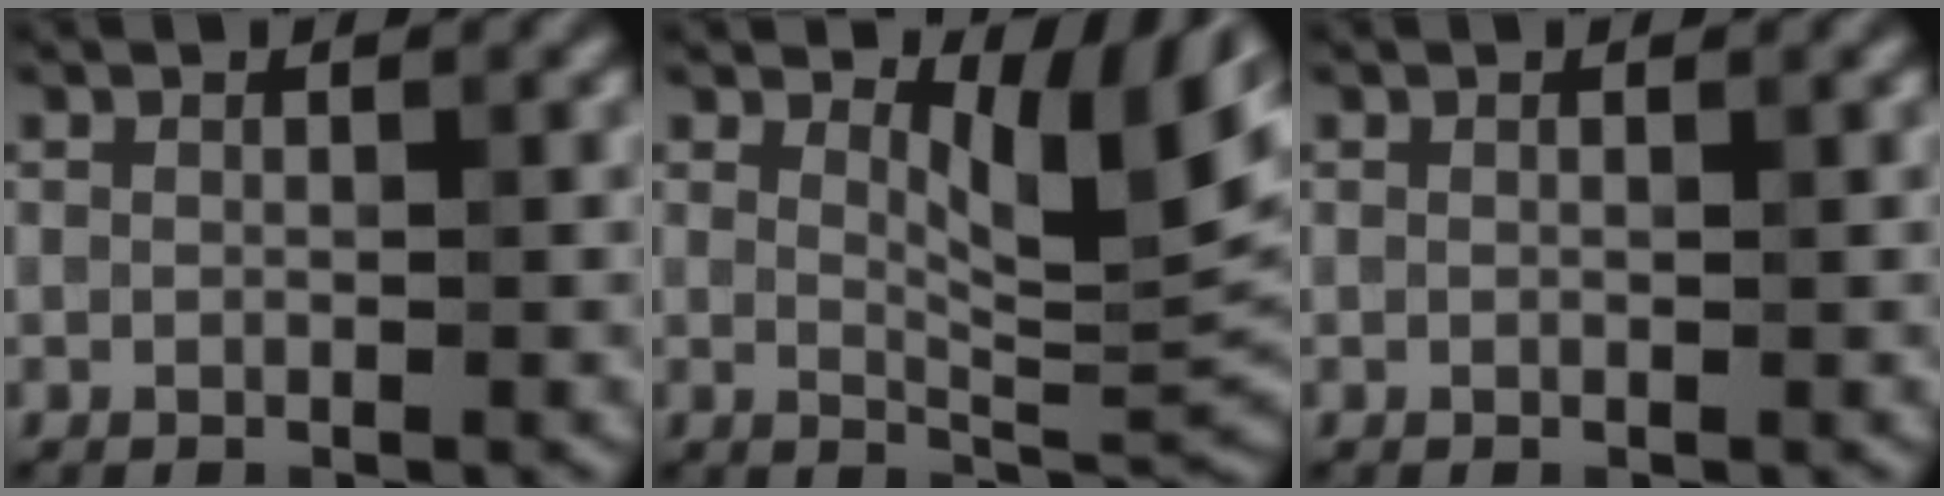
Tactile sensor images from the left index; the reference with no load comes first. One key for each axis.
{"total": 6.0, "fx": 3.3, "fy": 1.7, "fz": 4.8, "tx": -0.072, "ty": -0.010, "tz": 0.050}
{"total": 0.0}